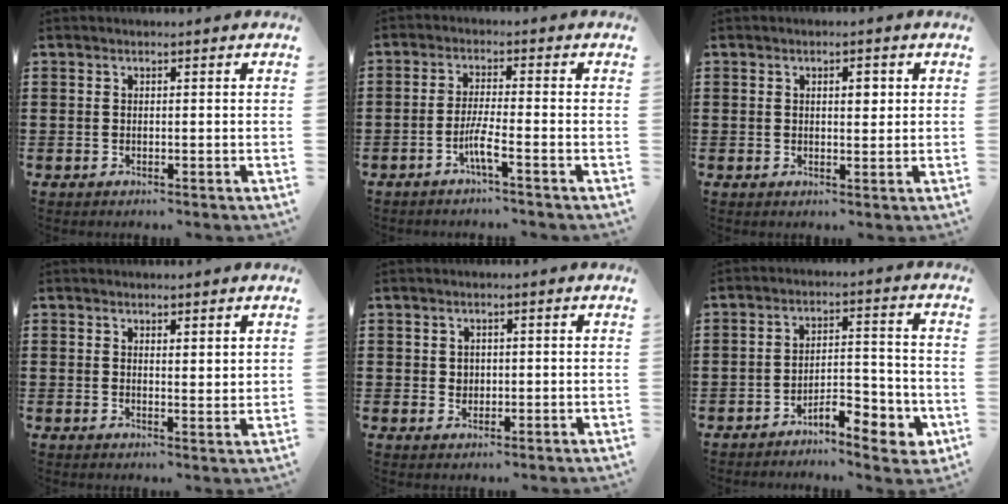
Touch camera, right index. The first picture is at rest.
{"total": 4.2, "force": [-2.3, 0.1, 3.5], "torque": [-0.075, -0.009, -0.046]}
{"total": 2.4, "force": [0.5, 0.9, 2.1], "torque": [-0.033, 0.004, 0.005]}
{"total": 1.7, "force": [1.6, 0.4, 0.3], "torque": [-0.010, 0.005, 0.031]}
{"total": 1.5, "force": [0.5, 1.3, 0.4], "torque": [-0.012, 0.007, 0.009]}
{"total": 6.5, "force": [-4.9, 2.2, 3.7], "torque": [-0.058, 0.012, -0.087]}